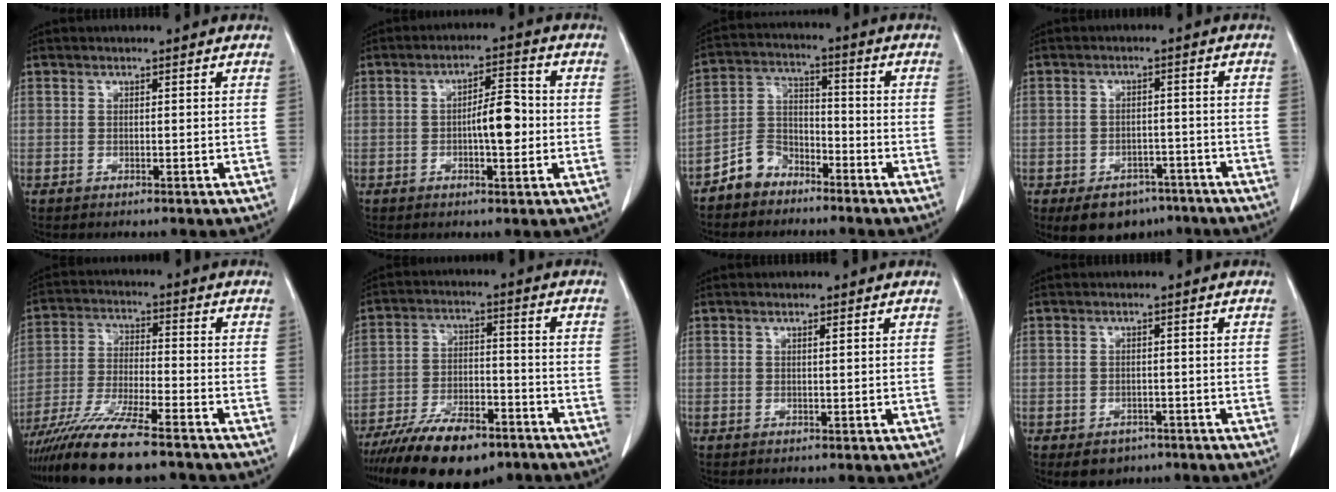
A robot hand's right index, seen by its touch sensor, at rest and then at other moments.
{"total": 6.1, "force": [-0.7, 1.8, 5.8], "torque": [-0.096, 0.013, -0.009]}
{"total": 6.7, "force": [-5.1, 4.2, 1.4], "torque": [-0.031, 0.010, -0.101]}
{"total": 8.4, "force": [-5.9, 5.2, 3.1], "torque": [-0.038, 0.009, -0.080]}
{"total": 14.3, "force": [-11.5, 0.9, 8.4], "torque": [-0.164, -0.036, -0.202]}
{"total": 15.2, "force": [-11.2, 5.2, 8.9], "torque": [-0.161, -0.011, -0.189]}
{"total": 0.5, "force": [0.3, 0.0, 0.5], "torque": [-0.011, 0.000, 0.005]}
{"total": 3.8, "force": [-2.4, 2.8, 1.1], "torque": [-0.010, 0.004, -0.025]}